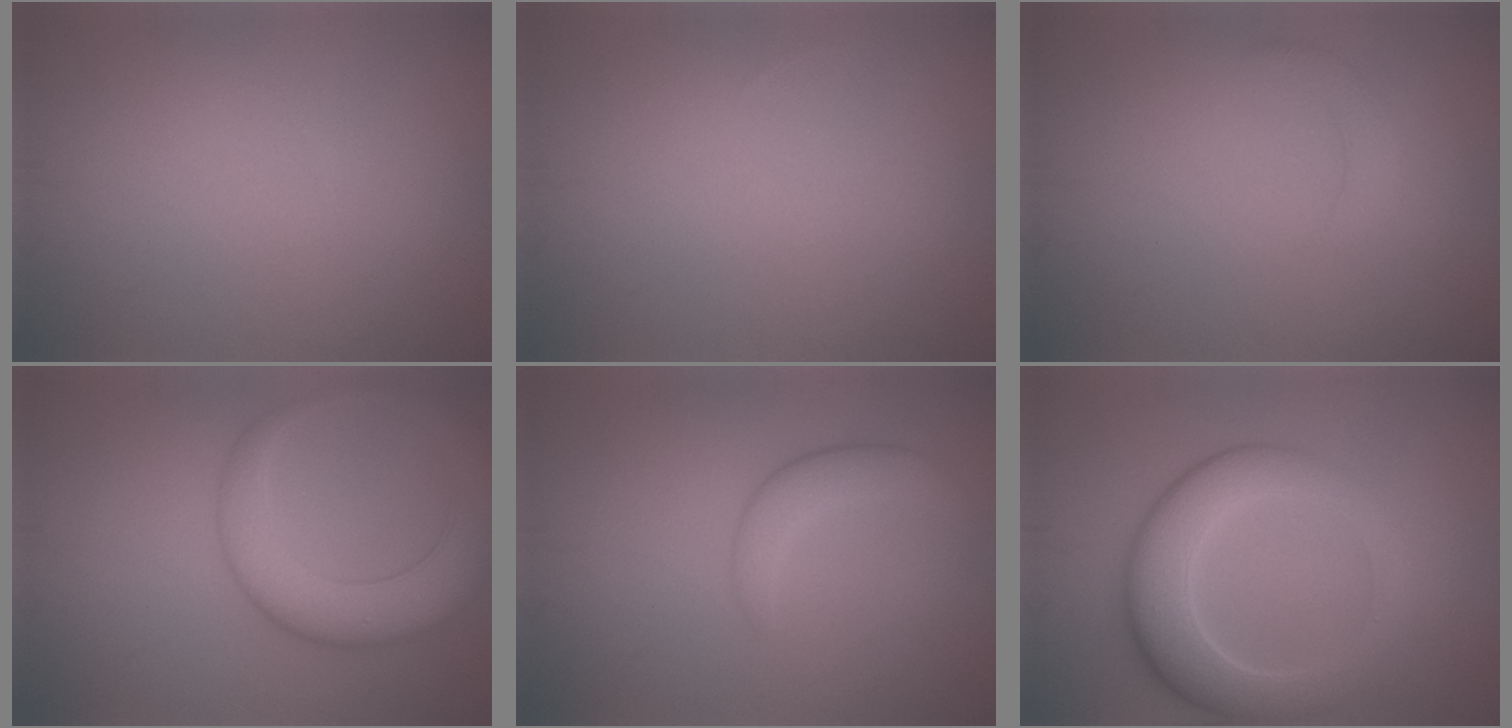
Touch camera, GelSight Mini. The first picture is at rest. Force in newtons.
{"total": 0.0}
{"total": 1.3, "press": 1.3, "slide": 0.1}
{"total": 6.3, "press": 6.2, "slide": 0.4}
{"total": 2.3, "press": 2.3, "slide": 0.1}
{"total": 7.2, "press": 7.2, "slide": 0.3}